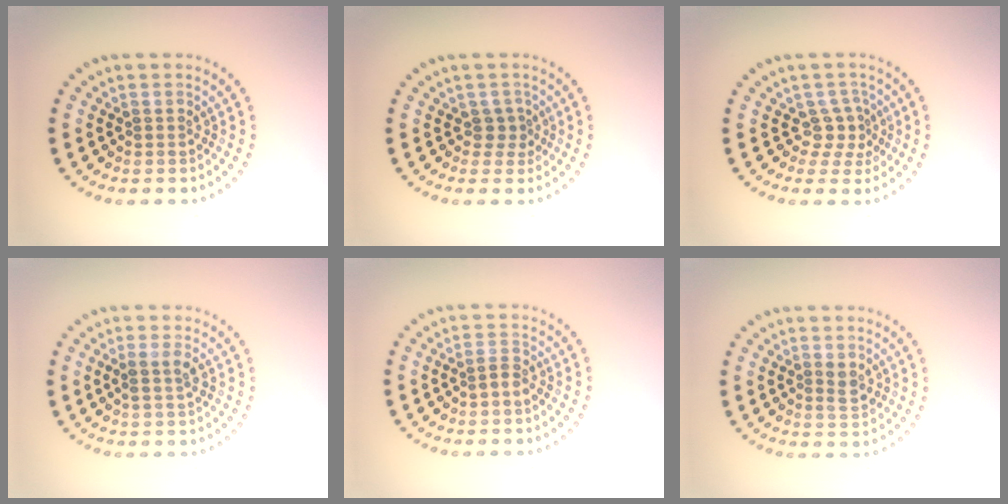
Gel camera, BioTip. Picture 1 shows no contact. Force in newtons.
{"total": 1.7, "press": 1.1, "slide": 1.3}
{"total": 2.2, "press": 1.5, "slide": 1.7}
{"total": 1.5, "press": 1.3, "slide": 0.8}
{"total": 1.2, "press": 1.0, "slide": 0.7}
{"total": 1.5, "press": 1.5, "slide": 0.2}